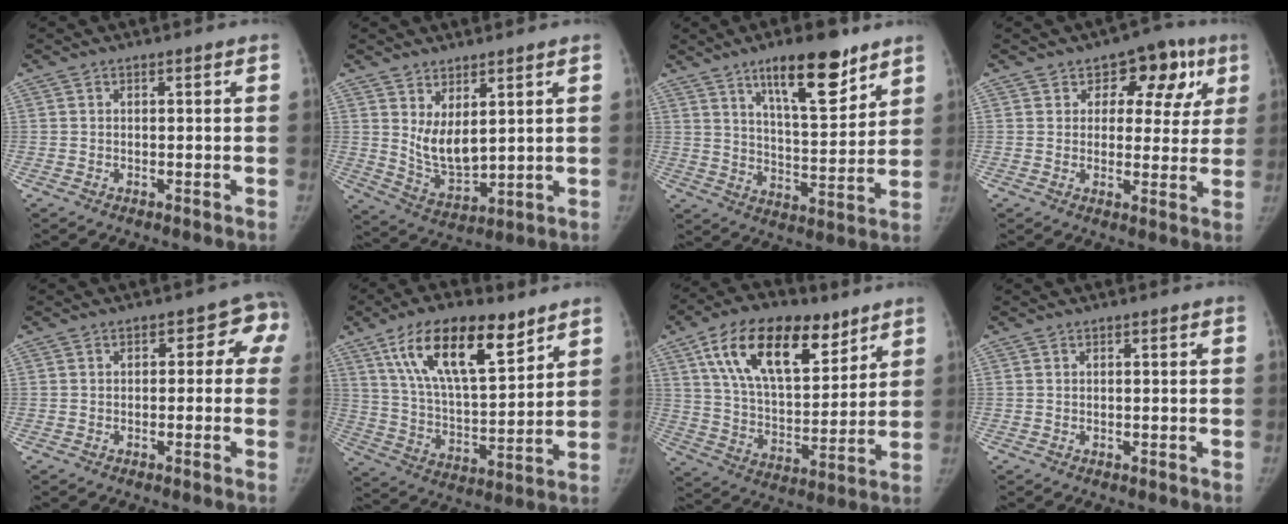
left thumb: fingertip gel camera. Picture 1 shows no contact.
{"total": 7.9, "force": [3.0, 3.9, 6.2], "torque": [-0.095, -0.040, 0.073]}
{"total": 15.0, "force": [9.7, 4.6, 10.4], "torque": [-0.133, -0.060, 0.160]}
{"total": 10.6, "force": [4.7, 7.1, 6.3], "torque": [-0.017, -0.009, 0.056]}
{"total": 5.0, "force": [0.0, 3.8, 3.4], "torque": [0.009, 0.018, -0.014]}
{"total": 18.8, "force": [10.7, 7.5, 13.5], "torque": [-0.201, -0.042, 0.197]}
{"total": 21.7, "force": [11.6, 11.5, 14.2], "torque": [-0.207, -0.032, 0.202]}
{"total": 0.0}